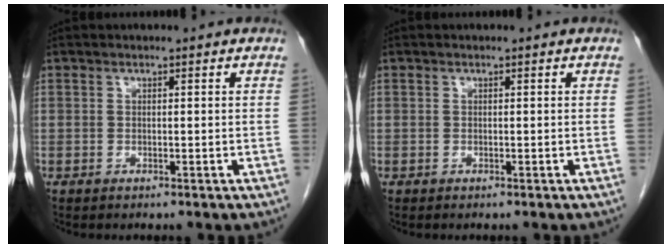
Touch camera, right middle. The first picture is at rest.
{"total": 0.0}